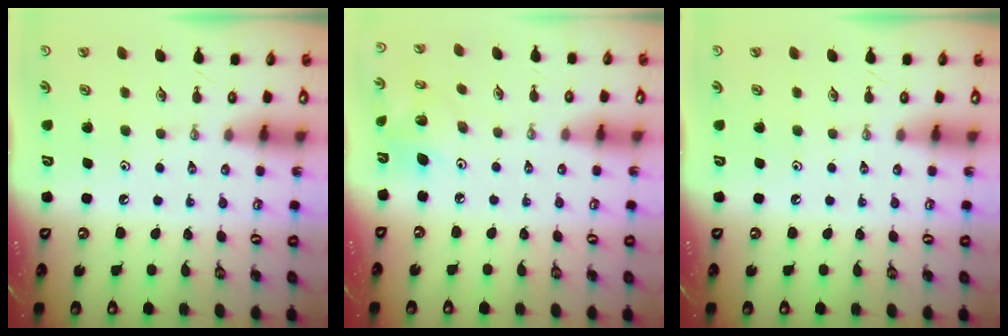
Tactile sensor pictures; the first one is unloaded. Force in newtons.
{"total": 6.4, "press": 6.4, "slide": 0.3}
{"total": 0.0}